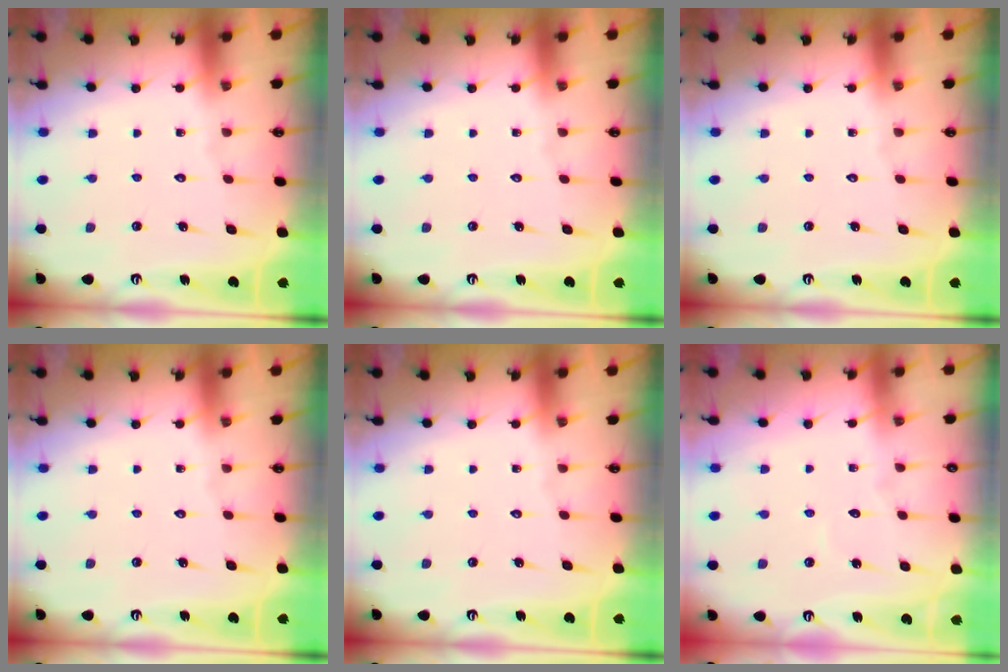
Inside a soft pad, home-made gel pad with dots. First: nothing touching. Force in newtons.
{"total": 0.0}
{"total": 0.0}
{"total": 0.0}
{"total": 0.0}
{"total": 2.9, "press": 2.9, "slide": 0.3}